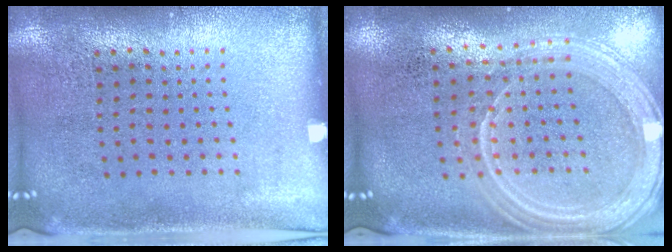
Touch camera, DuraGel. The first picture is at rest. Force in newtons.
{"total": 1.5, "press": 1.4, "slide": 0.3}